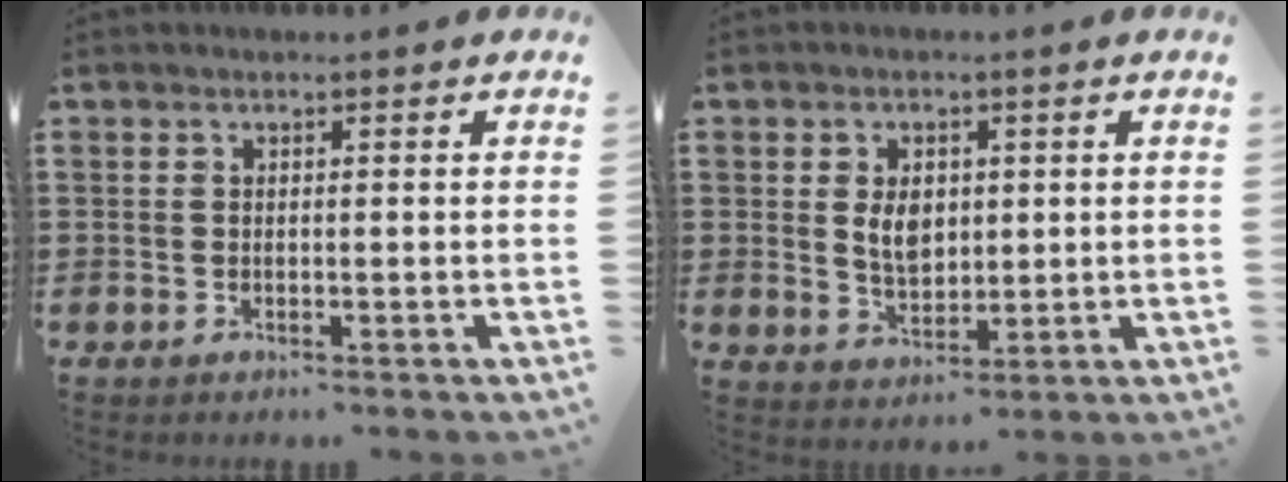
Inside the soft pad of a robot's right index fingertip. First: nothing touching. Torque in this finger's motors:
{"motor_torque": [0.72, -0.36, 0.26, 0.12]}